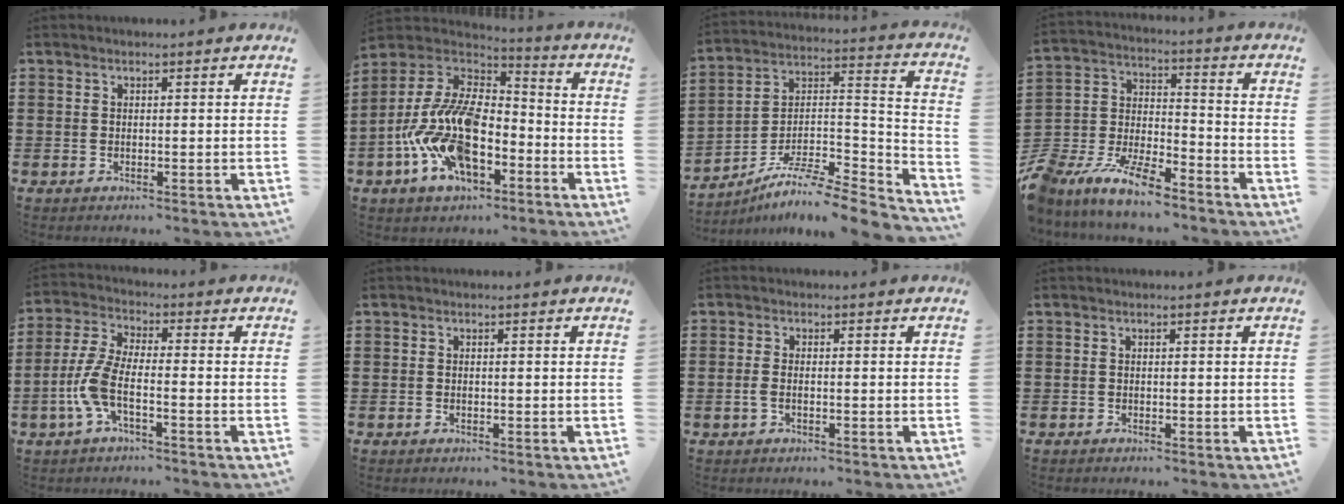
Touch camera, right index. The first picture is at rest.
{"total": 15.2, "force": [-5.6, 8.2, 11.5], "torque": [-0.271, 0.000, -0.114]}
{"total": 8.5, "force": [-7.1, 1.5, 4.5], "torque": [-0.075, 0.005, -0.140]}
{"total": 8.7, "force": [-7.9, 2.1, 3.1], "torque": [-0.081, 0.007, -0.160]}
{"total": 6.6, "force": [-2.6, 2.1, 5.7], "torque": [-0.154, -0.018, -0.057]}
{"total": 0.0}
{"total": 1.5, "force": [-0.5, 0.5, 1.3], "torque": [-0.033, -0.004, -0.011]}
{"total": 0.0}